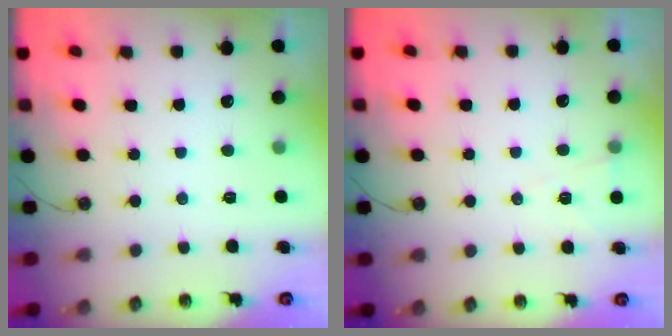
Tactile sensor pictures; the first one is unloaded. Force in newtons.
{"total": 5.0, "press": 2.7, "slide": 4.2}